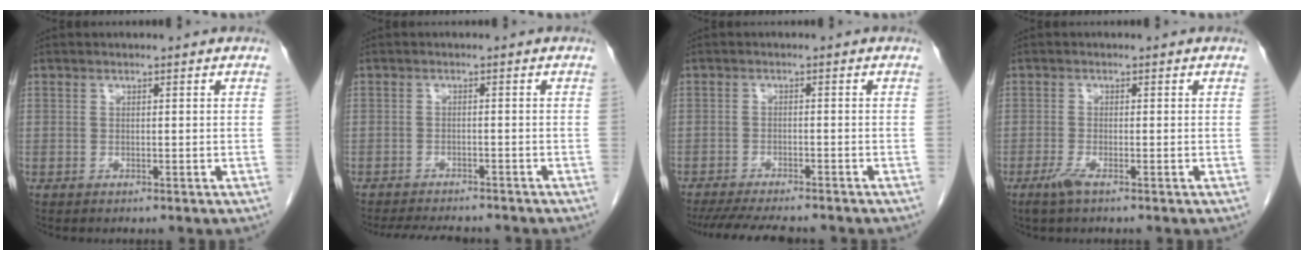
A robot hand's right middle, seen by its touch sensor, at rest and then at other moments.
{"total": 8.9, "force": [-8.0, 2.1, 3.2], "torque": [-0.051, -0.007, -0.110]}
{"total": 11.4, "force": [-10.0, 1.9, 5.0], "torque": [-0.076, -0.014, -0.141]}
{"total": 2.0, "force": [-1.3, 0.1, 1.5], "torque": [-0.038, -0.005, -0.030]}